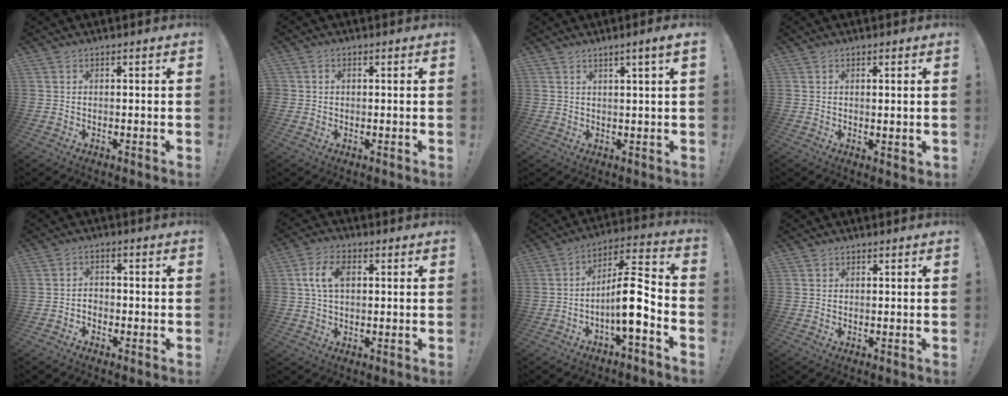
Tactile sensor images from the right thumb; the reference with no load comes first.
{"total": 0.9, "force": [-0.1, 0.9, 0.1], "torque": [-0.008, 0.005, 0.000]}
{"total": 3.4, "force": [1.8, -0.3, 2.9], "torque": [-0.043, -0.008, 0.027]}
{"total": 1.7, "force": [1.1, 0.6, 1.2], "torque": [-0.011, -0.006, 0.018]}
{"total": 2.4, "force": [-1.8, 1.4, 0.6], "torque": [-0.020, 0.009, -0.031]}
{"total": 8.0, "force": [1.6, 5.0, 6.1], "torque": [-0.113, 0.010, 0.029]}
{"total": 13.5, "force": [-3.9, 3.6, 12.4], "torque": [-0.211, 0.022, -0.063]}
{"total": 0.8, "force": [0.6, 0.5, 0.0], "torque": [0.005, -0.003, 0.011]}